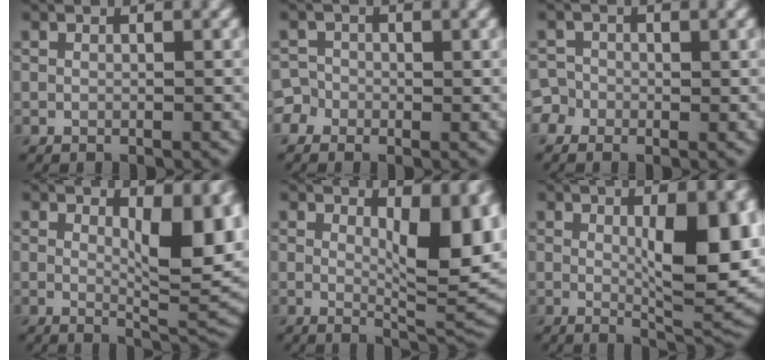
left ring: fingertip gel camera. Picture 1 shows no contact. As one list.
[{"total": 2.4, "force": [-1.2, 2.0, 0.4], "torque": [0.005, 0.006, -0.025]}, {"total": 2.3, "force": [-1.1, 1.9, 0.5], "torque": [0.002, 0.007, -0.022]}, {"total": 7.2, "force": [1.8, 2.5, 6.5], "torque": [-0.086, -0.010, 0.033]}, {"total": 7.9, "force": [1.8, 2.9, 7.2], "torque": [-0.095, -0.010, 0.034]}, {"total": 9.3, "force": [1.1, 2.6, 8.9], "torque": [-0.120, -0.012, 0.026]}]